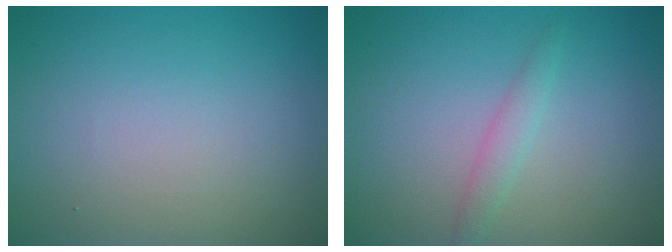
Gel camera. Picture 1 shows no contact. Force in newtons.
{"total": 1.4, "press": 1.4, "slide": 0.0}